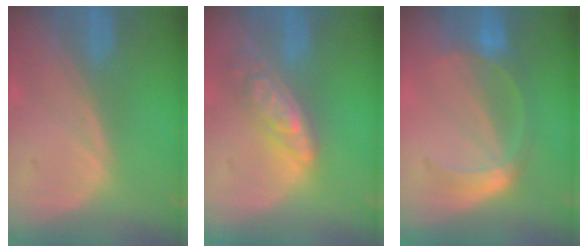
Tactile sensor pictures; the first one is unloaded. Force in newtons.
{"total": 6.4, "press": 5.7, "slide": 3.0}
{"total": 5.5, "press": 5.3, "slide": 1.6}